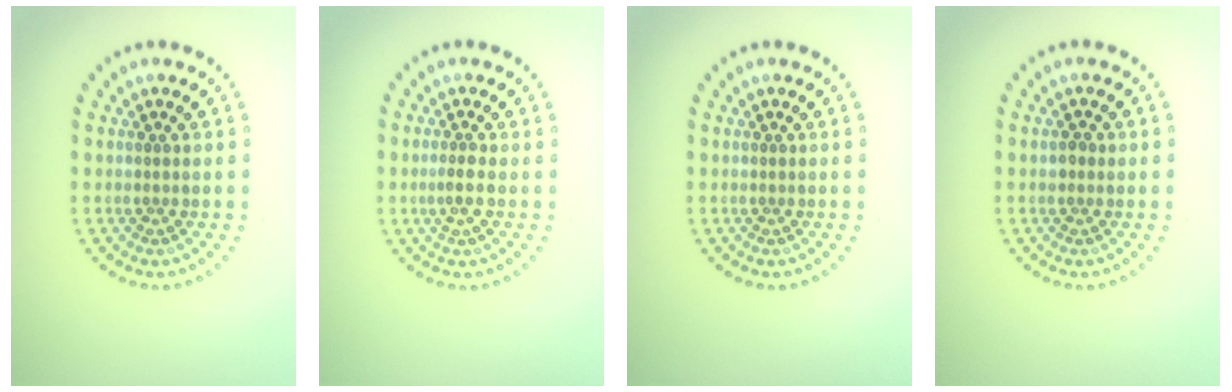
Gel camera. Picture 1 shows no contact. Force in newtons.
{"total": 1.3, "press": 1.2, "slide": 0.5}
{"total": 0.0}
{"total": 0.8, "press": 0.7, "slide": 0.3}